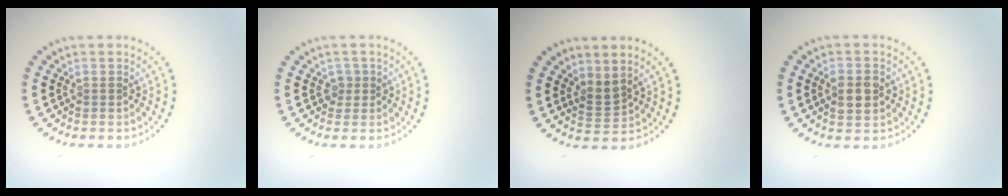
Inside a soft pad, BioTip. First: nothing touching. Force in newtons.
{"total": 1.0, "press": 0.9, "slide": 0.6}
{"total": 1.8, "press": 1.3, "slide": 1.3}
{"total": 2.8, "press": 2.8, "slide": 0.2}